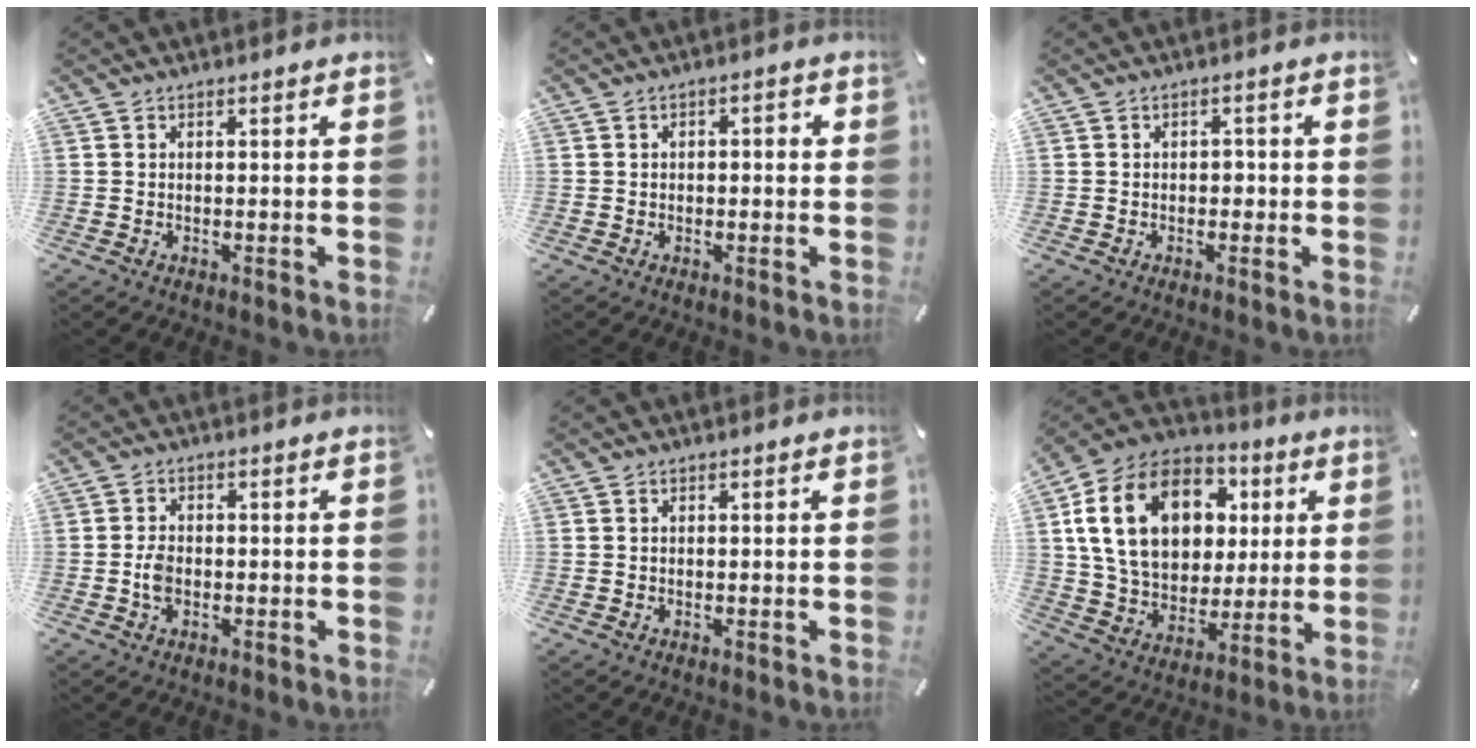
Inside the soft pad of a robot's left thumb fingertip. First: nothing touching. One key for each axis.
{"total": 1.6, "fx": -0.3, "fy": 1.0, "fz": 1.3, "tx": -0.023, "ty": 0.006, "tz": -0.008}
{"total": 1.4, "fx": -0.5, "fy": 1.1, "fz": 0.7, "tx": -0.015, "ty": 0.006, "tz": -0.013}
{"total": 3.0, "fx": -0.8, "fy": 1.9, "fz": 2.2, "tx": -0.047, "ty": 0.002, "tz": -0.014}
{"total": 0.0}
{"total": 21.4, "fx": 5.9, "fy": 16.0, "fz": 12.8, "tx": -0.246, "ty": 0.001, "tz": 0.109}